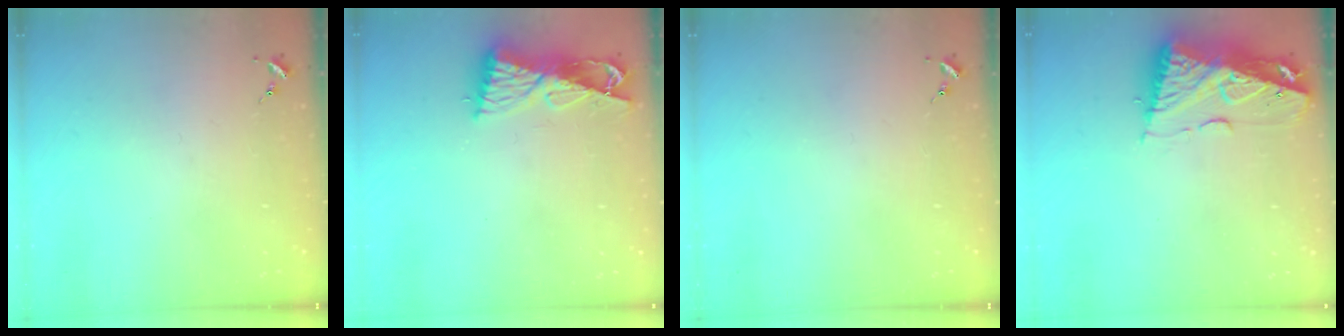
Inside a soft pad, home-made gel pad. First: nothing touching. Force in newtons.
{"total": 9.5, "press": 9.4, "slide": 0.8}
{"total": 0.0}
{"total": 10.8, "press": 10.7, "slide": 1.0}